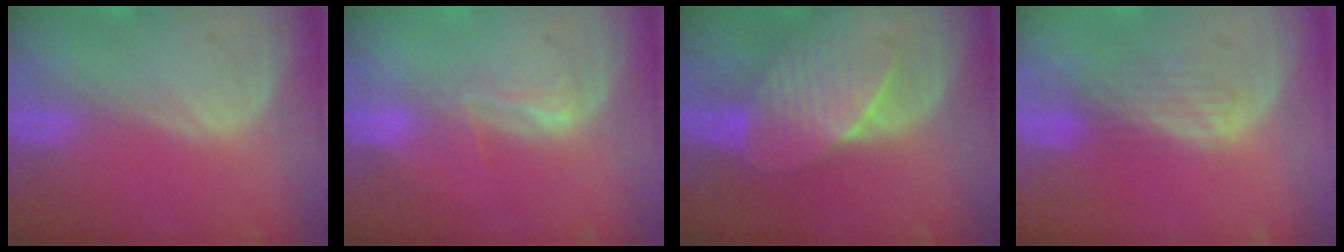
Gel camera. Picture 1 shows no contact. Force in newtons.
{"total": 2.7, "press": 2.3, "slide": 1.5}
{"total": 7.0, "press": 6.6, "slide": 2.3}
{"total": 3.5, "press": 3.2, "slide": 1.5}